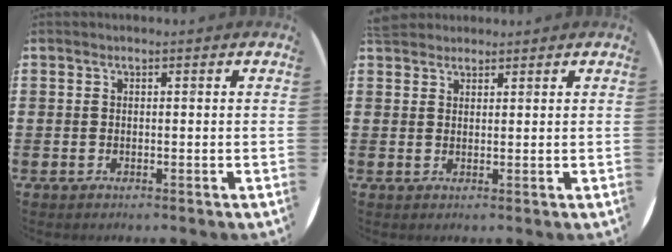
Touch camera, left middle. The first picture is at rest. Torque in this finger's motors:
{"motor_torque": [0.98, -1.15, 0.00, 0.00]}